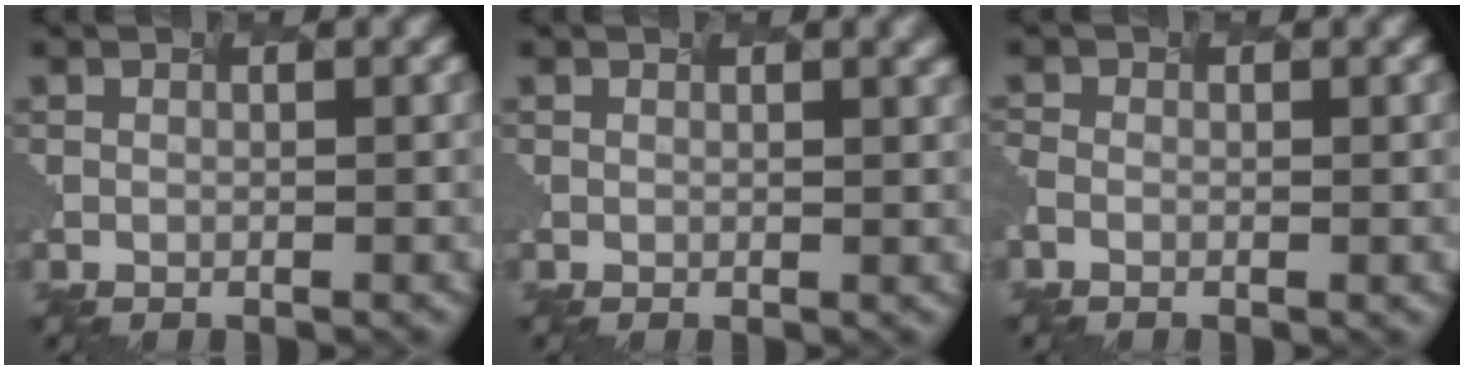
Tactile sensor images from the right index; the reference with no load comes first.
{"total": 1.5, "force": [0.8, 0.6, 1.1], "torque": [-0.004, 0.002, 0.005]}
{"total": 2.3, "force": [-0.8, 1.2, 1.8], "torque": [-0.026, 0.006, -0.006]}